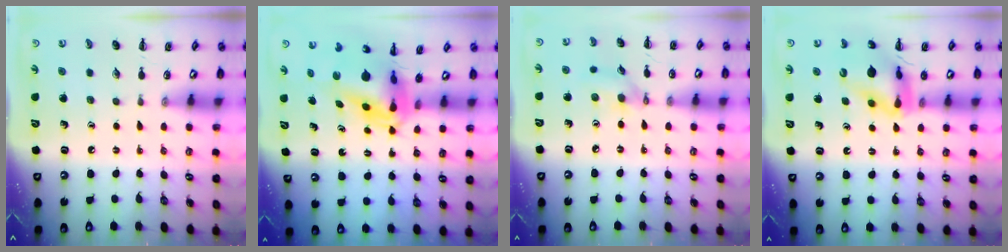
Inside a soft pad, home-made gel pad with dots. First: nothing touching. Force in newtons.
{"total": 7.6, "press": 7.2, "slide": 2.4}
{"total": 7.6, "press": 7.5, "slide": 1.0}
{"total": 12.7, "press": 12.4, "slide": 2.7}